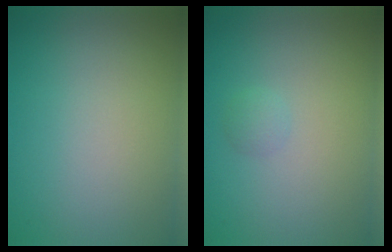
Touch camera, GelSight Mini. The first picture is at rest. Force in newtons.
{"total": 0.8, "press": 0.8, "slide": 0.1}